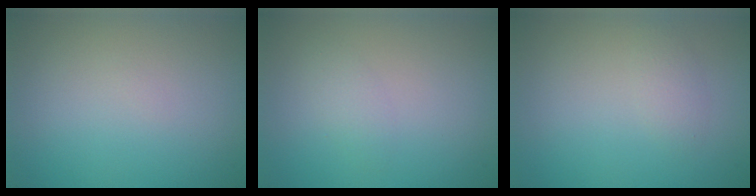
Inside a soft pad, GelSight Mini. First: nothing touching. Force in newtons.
{"total": 1.0, "press": 1.0, "slide": 0.1}
{"total": 1.1, "press": 1.1, "slide": 0.0}